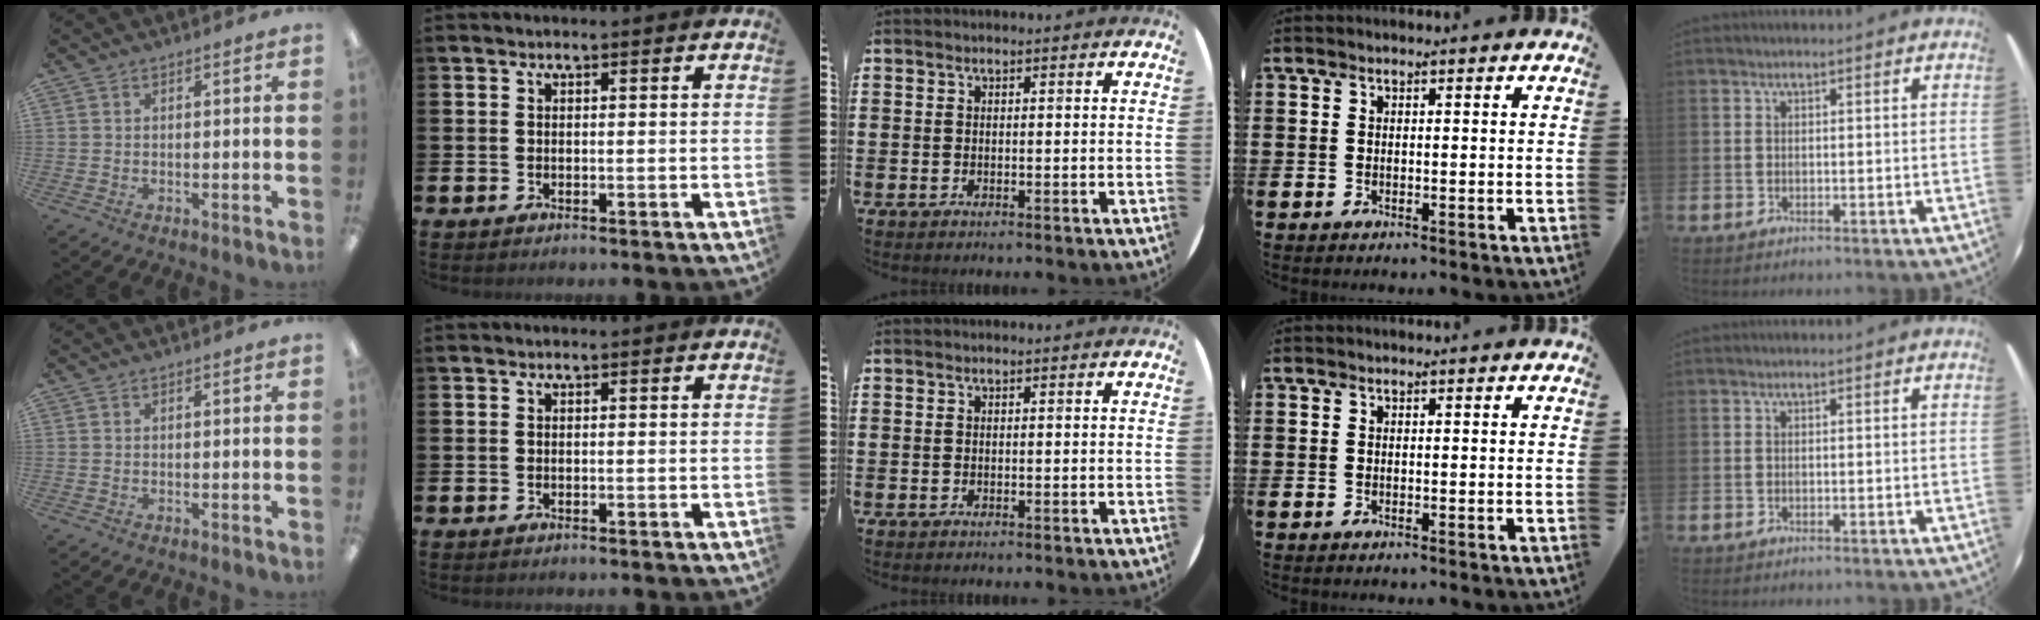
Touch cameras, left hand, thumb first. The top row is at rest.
{}